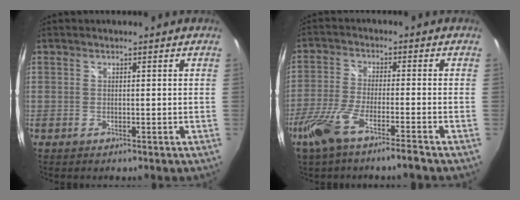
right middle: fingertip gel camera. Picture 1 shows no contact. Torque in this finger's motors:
{"motor_torque": [1.11, -1.00, 0.57, 0.17]}